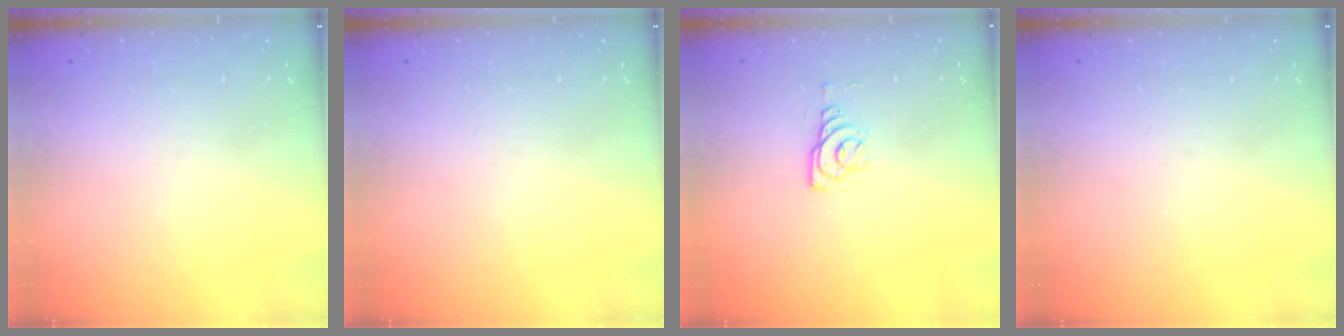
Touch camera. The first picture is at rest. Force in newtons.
{"total": 0.0}
{"total": 6.0, "press": 6.0, "slide": 0.5}
{"total": 0.0}